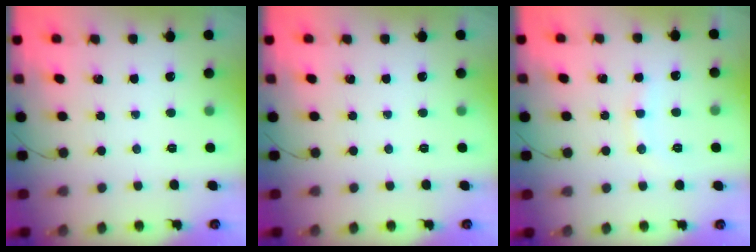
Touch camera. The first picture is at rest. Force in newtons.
{"total": 0.0}
{"total": 7.0, "press": 6.9, "slide": 0.9}